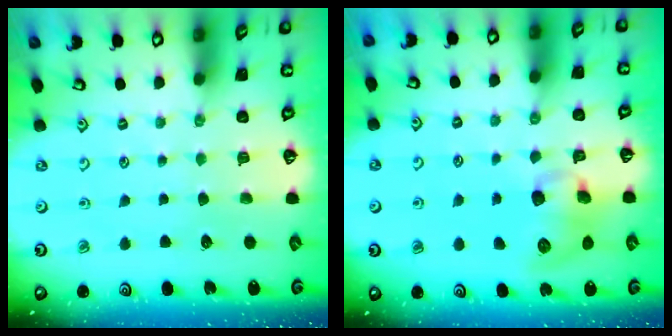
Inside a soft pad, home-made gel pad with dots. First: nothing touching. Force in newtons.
{"total": 9.7, "press": 9.6, "slide": 1.0}